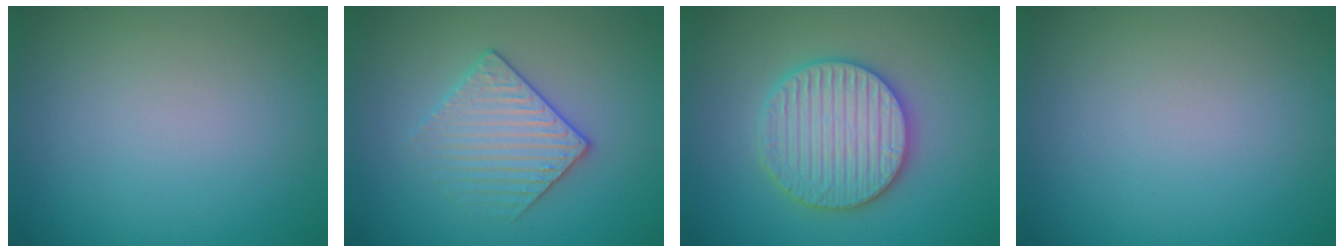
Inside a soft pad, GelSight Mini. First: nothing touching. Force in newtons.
{"total": 3.2, "press": 3.0, "slide": 1.0}
{"total": 5.8, "press": 5.7, "slide": 1.1}
{"total": 0.0}